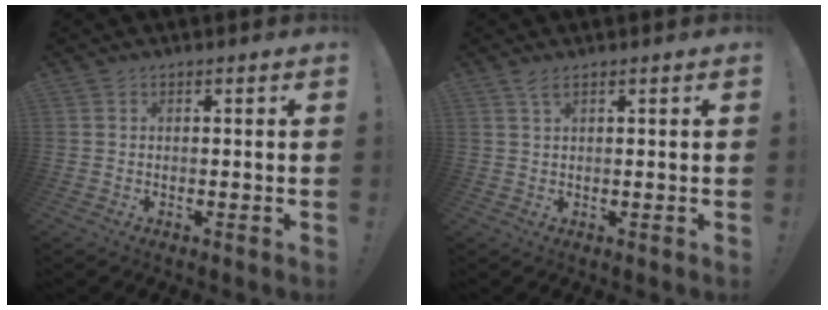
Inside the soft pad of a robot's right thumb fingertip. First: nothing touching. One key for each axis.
{"total": 2.0, "fx": 1.3, "fy": 0.4, "fz": 1.4, "tx": -0.023, "ty": -0.004, "tz": 0.022}